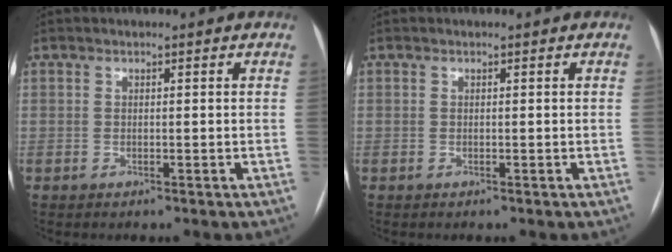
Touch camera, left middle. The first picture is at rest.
{"total": 0.0}